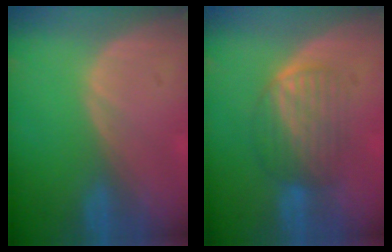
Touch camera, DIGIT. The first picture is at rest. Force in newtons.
{"total": 6.2, "press": 6.0, "slide": 1.5}